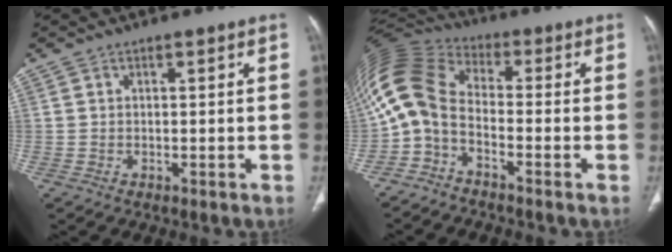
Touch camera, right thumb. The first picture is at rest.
{"total": 11.1, "force": [-3.6, 6.3, 8.5], "torque": [-0.177, 0.068, -0.086]}